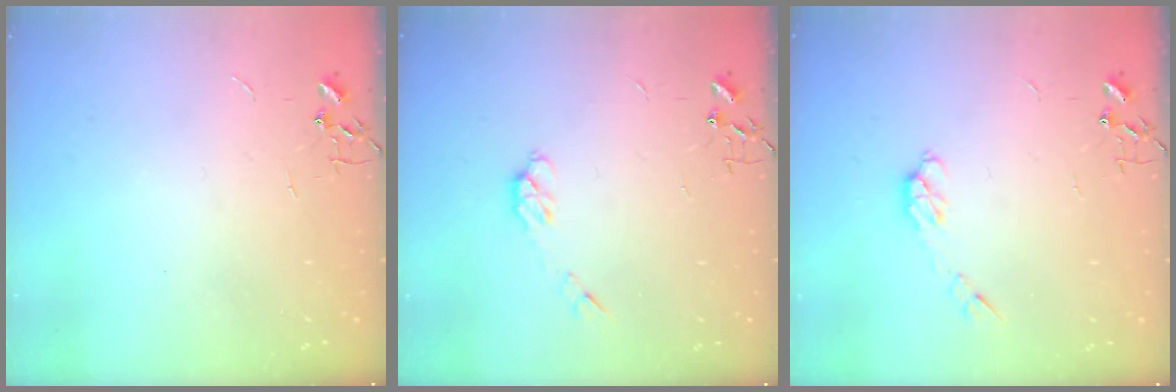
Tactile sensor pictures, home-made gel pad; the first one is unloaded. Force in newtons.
{"total": 5.1, "press": 5.1, "slide": 0.5}
{"total": 4.5, "press": 4.5, "slide": 0.7}